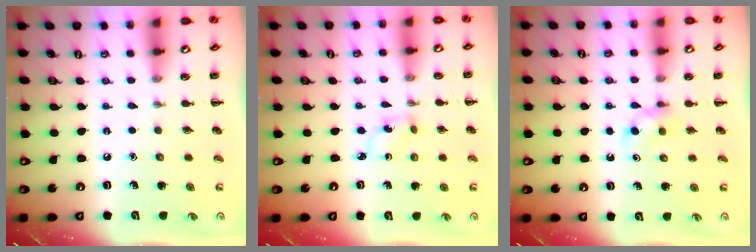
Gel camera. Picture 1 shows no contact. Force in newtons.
{"total": 2.5, "press": 2.3, "slide": 1.0}
{"total": 2.6, "press": 2.4, "slide": 1.0}